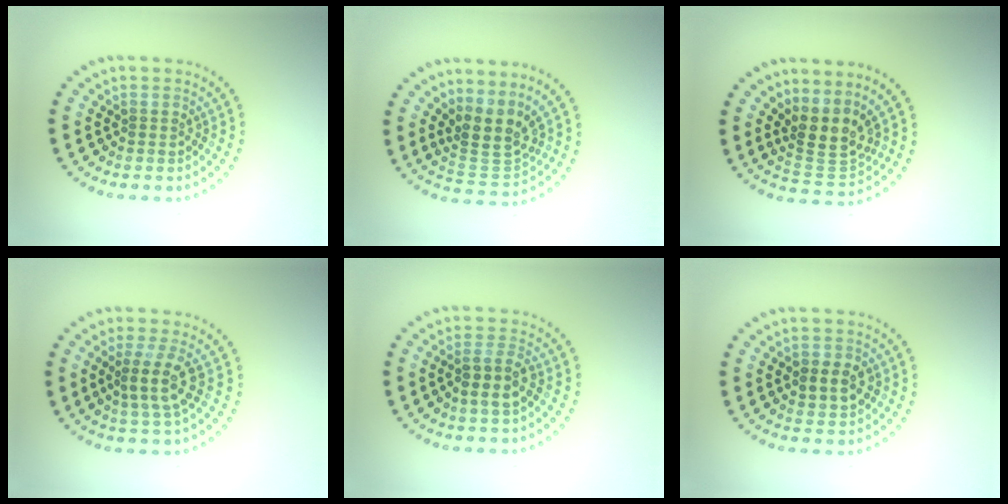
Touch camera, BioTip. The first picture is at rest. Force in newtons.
{"total": 3.4, "press": 2.5, "slide": 2.3}
{"total": 3.5, "press": 2.6, "slide": 2.4}
{"total": 3.0, "press": 2.3, "slide": 1.9}
{"total": 2.5, "press": 2.2, "slide": 1.0}
{"total": 2.7, "press": 2.7, "slide": 0.4}